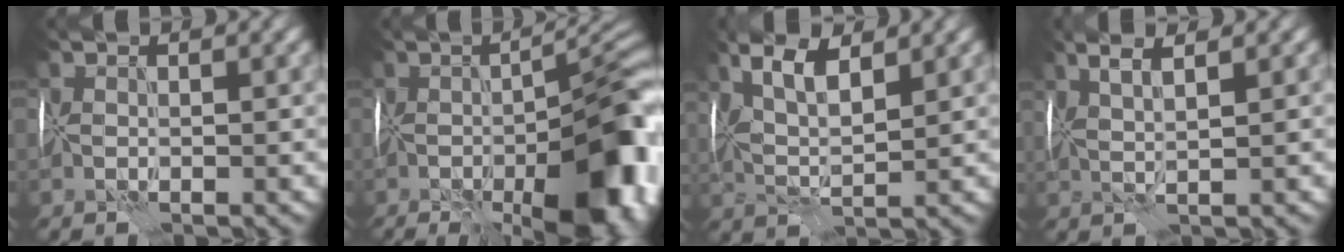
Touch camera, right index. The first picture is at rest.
{"total": 14.6, "force": [-4.1, 5.4, 12.9], "torque": [-0.154, -0.023, -0.054]}
{"total": 5.3, "force": [2.5, 1.8, 4.3], "torque": [-0.087, 0.002, 0.045]}
{"total": 3.1, "force": [1.5, 0.4, 2.6], "torque": [-0.041, 0.006, 0.017]}